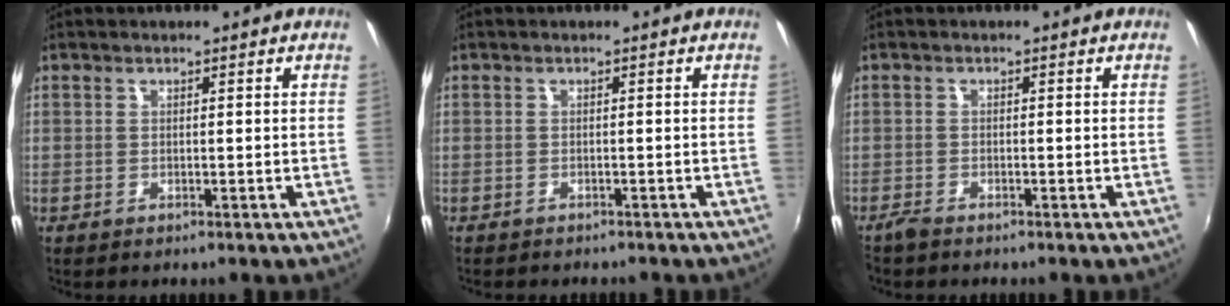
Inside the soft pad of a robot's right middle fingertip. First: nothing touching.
{"total": 2.3, "force": [-2.1, 0.4, 0.7], "torque": [-0.020, -0.010, -0.030]}
{"total": 1.6, "force": [-1.5, 0.3, 0.5], "torque": [-0.017, -0.004, -0.032]}